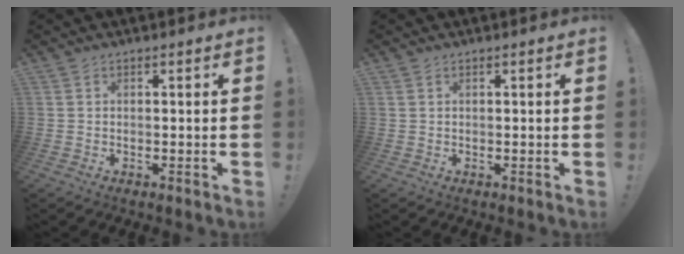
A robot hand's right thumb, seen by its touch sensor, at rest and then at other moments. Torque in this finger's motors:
{"motor_torque": [-0.13, 0.00, 0.15, -0.07, 0.04]}